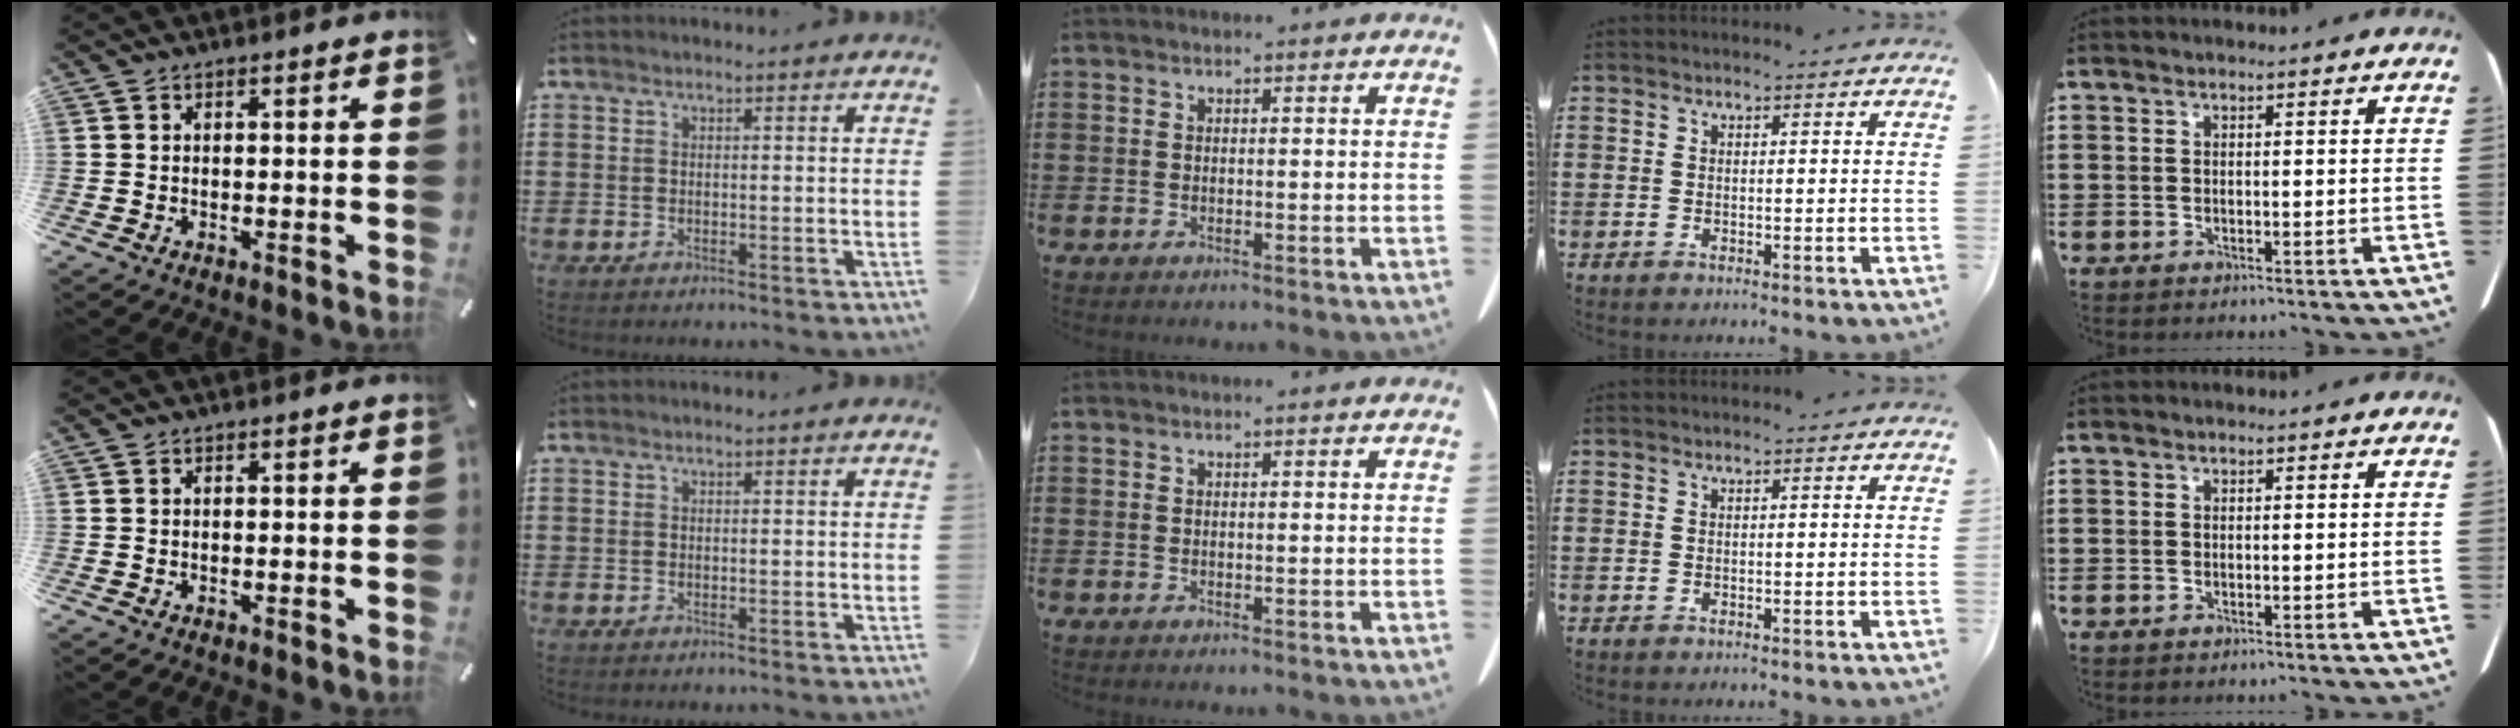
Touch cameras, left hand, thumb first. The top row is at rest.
{}